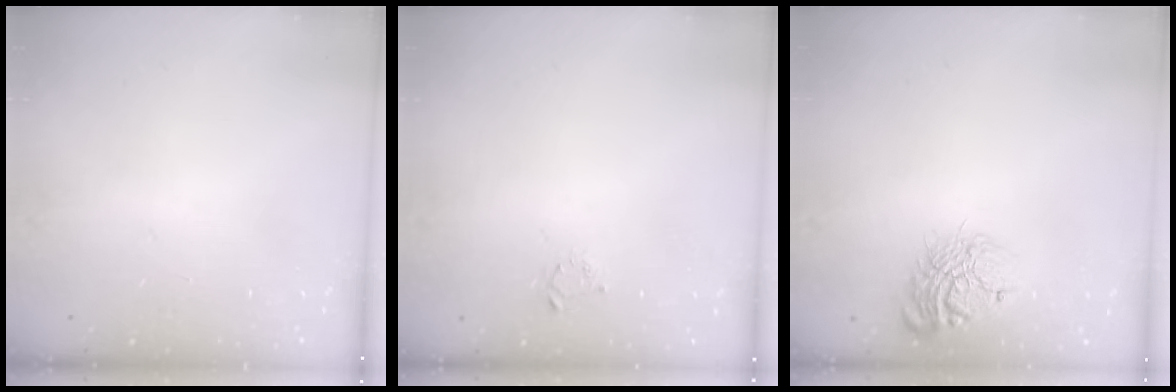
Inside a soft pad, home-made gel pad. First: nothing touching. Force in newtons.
{"total": 2.1, "press": 2.1, "slide": 0.3}
{"total": 14.7, "press": 14.6, "slide": 1.1}